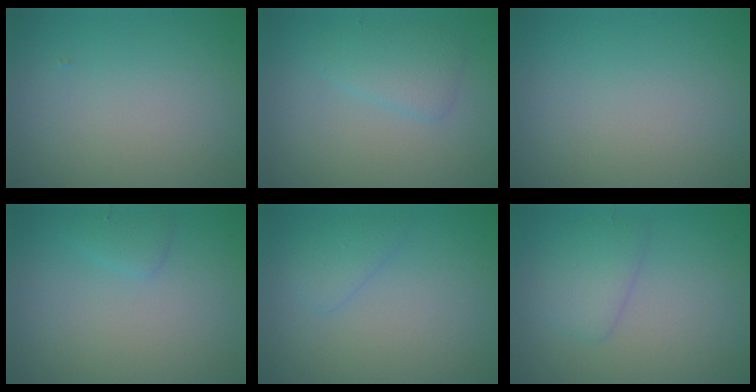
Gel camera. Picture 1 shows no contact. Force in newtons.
{"total": 2.1, "press": 2.1, "slide": 0.1}
{"total": 0.0}
{"total": 1.1, "press": 1.1, "slide": 0.0}
{"total": 1.4, "press": 1.4, "slide": 0.2}
{"total": 2.2, "press": 2.2, "slide": 0.2}